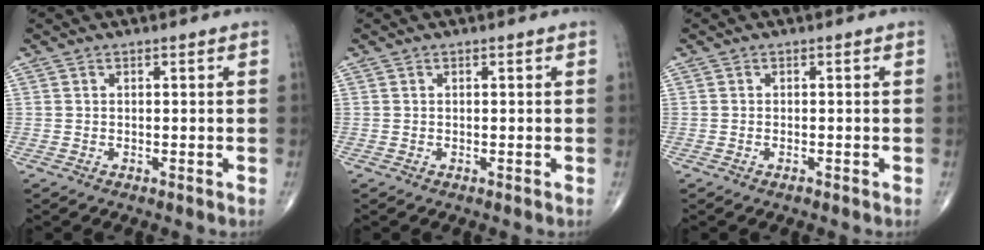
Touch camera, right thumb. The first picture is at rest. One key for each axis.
{"total": 0.0}
{"total": 0.5, "fx": -0.4, "fy": 0.1, "fz": 0.4, "tx": -0.009, "ty": 0.000, "tz": -0.007}